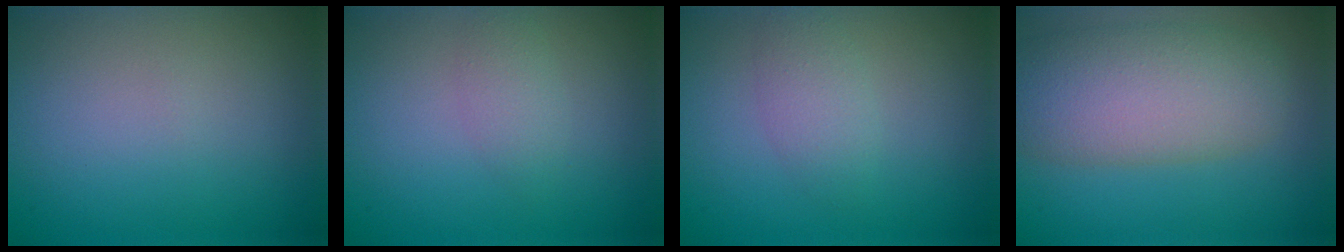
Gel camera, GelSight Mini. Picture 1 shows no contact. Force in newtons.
{"total": 1.6, "press": 1.6, "slide": 0.1}
{"total": 2.1, "press": 2.0, "slide": 0.0}
{"total": 7.5, "press": 7.4, "slide": 0.7}